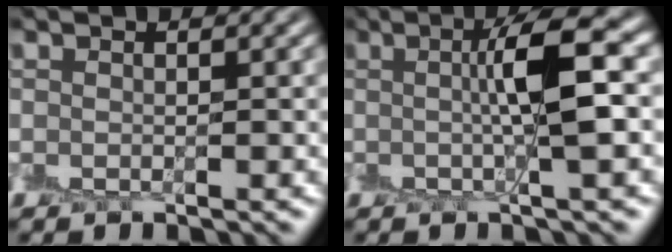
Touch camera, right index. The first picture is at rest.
{"total": 5.5, "force": [0.6, 0.7, 5.4], "torque": [-0.089, 0.012, 0.007]}